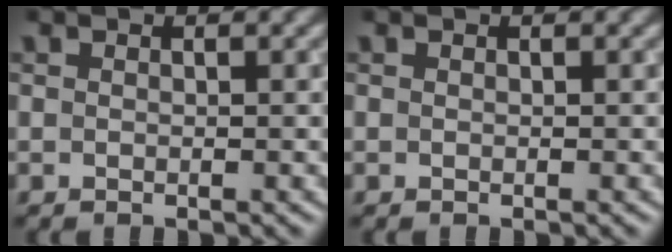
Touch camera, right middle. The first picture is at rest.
{"total": 0.0}